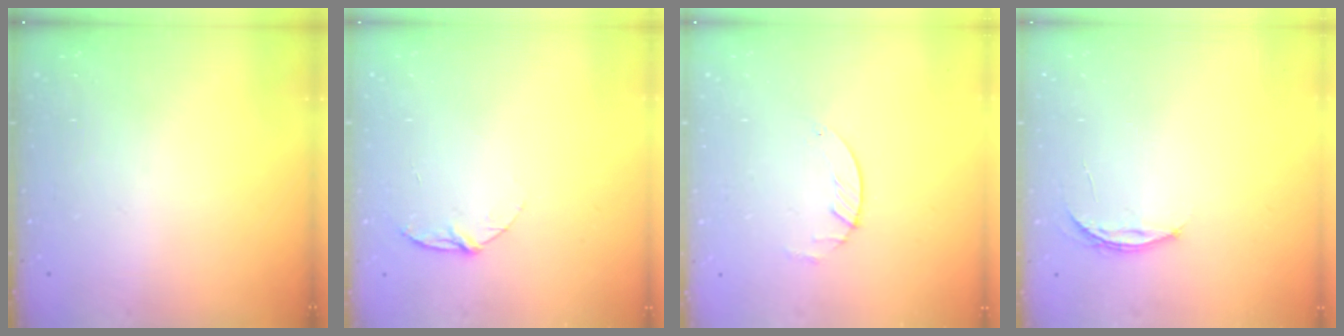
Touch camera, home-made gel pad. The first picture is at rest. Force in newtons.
{"total": 5.2, "press": 5.2, "slide": 0.5}
{"total": 1.8, "press": 1.8, "slide": 0.2}
{"total": 4.0, "press": 3.9, "slide": 0.5}